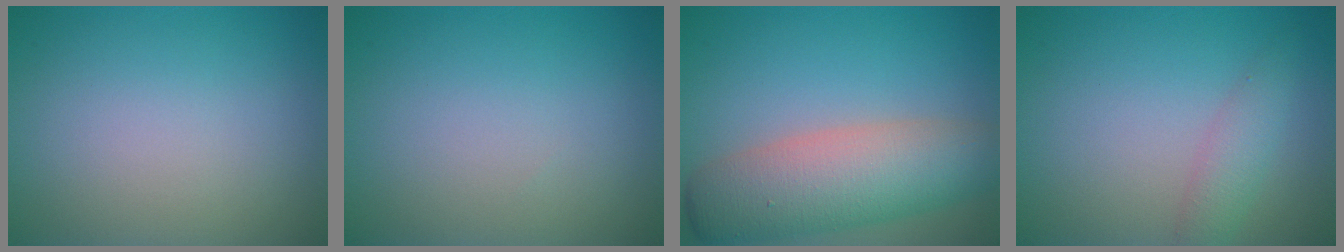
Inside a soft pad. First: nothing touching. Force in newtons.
{"total": 0.0}
{"total": 8.0, "press": 8.0, "slide": 0.5}
{"total": 2.2, "press": 2.2, "slide": 0.1}